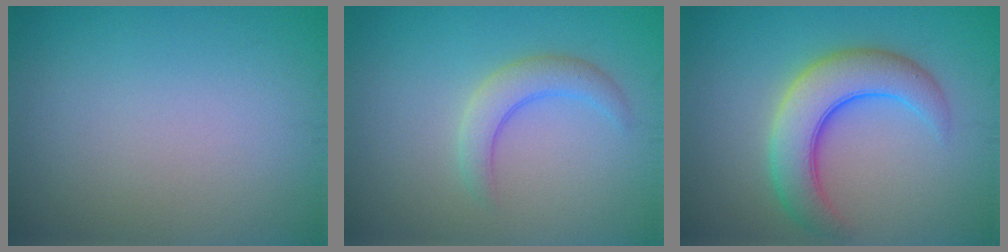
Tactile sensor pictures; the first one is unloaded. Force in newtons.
{"total": 2.7, "press": 2.7, "slide": 0.2}
{"total": 6.4, "press": 6.4, "slide": 0.3}